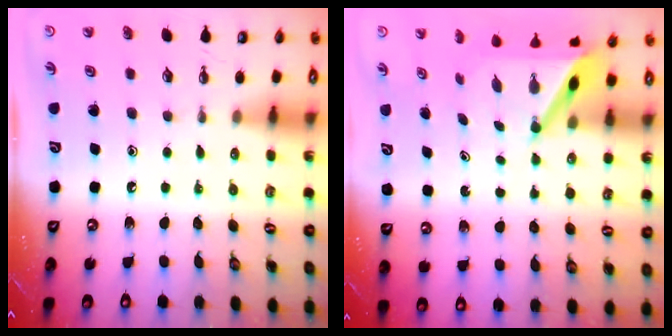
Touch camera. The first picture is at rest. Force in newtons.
{"total": 5.5, "press": 5.5, "slide": 0.6}